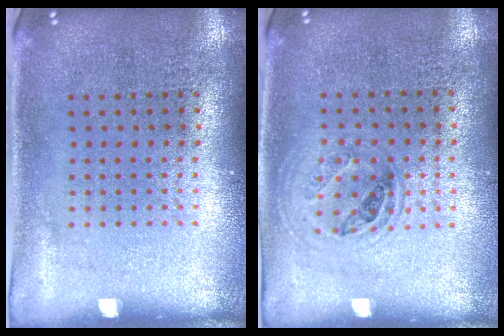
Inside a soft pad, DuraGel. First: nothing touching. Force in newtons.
{"total": 1.0, "press": 0.9, "slide": 0.3}